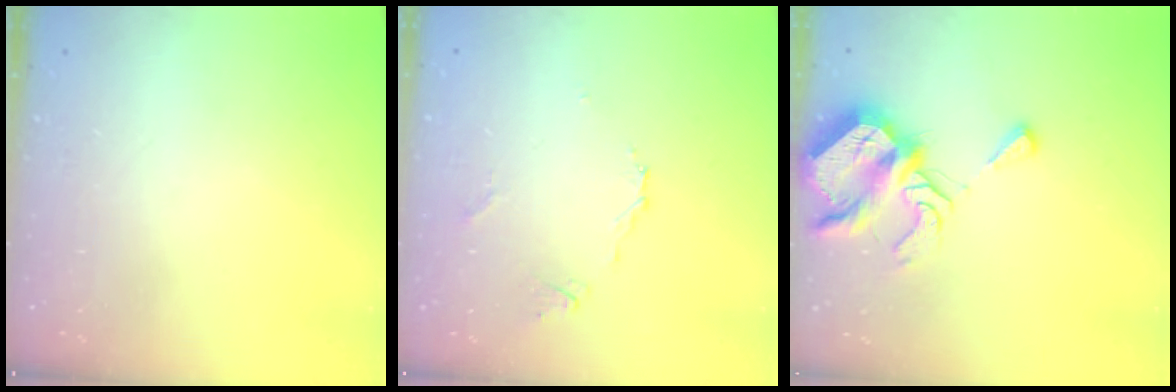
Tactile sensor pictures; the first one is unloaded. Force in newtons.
{"total": 4.4, "press": 4.4, "slide": 0.7}
{"total": 8.4, "press": 8.3, "slide": 1.2}